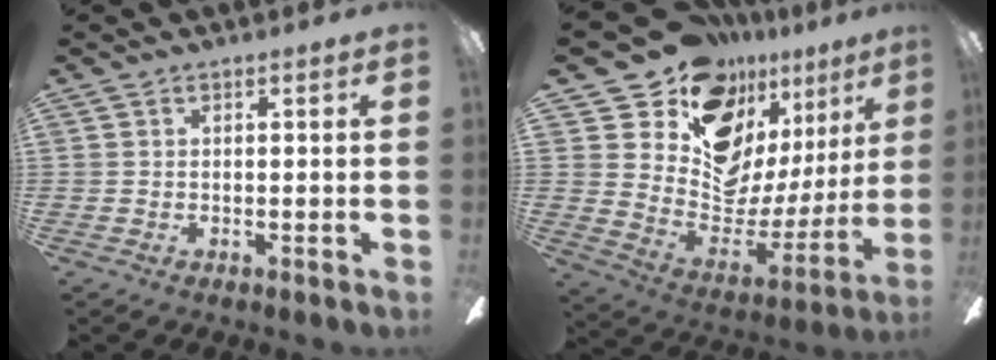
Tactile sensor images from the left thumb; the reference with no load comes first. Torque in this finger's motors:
{"motor_torque": [1.24, 0.91, 0.17, -0.30, 0.01]}